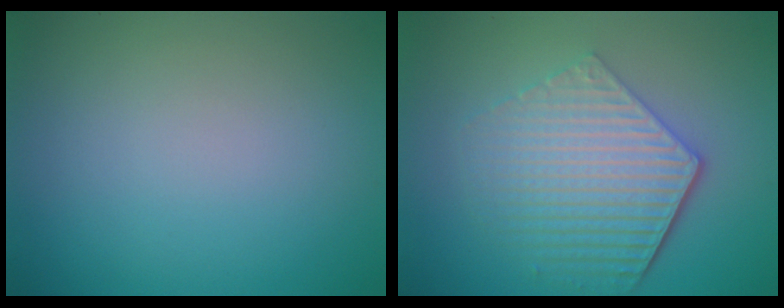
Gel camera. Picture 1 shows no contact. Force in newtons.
{"total": 6.2, "press": 4.5, "slide": 4.2}